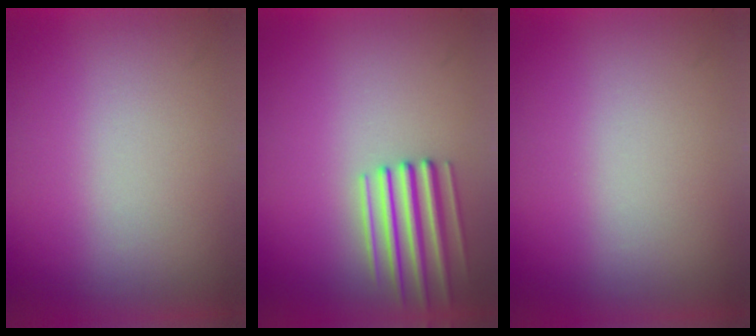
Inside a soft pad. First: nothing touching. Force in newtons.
{"total": 2.8}
{"total": 0.0}